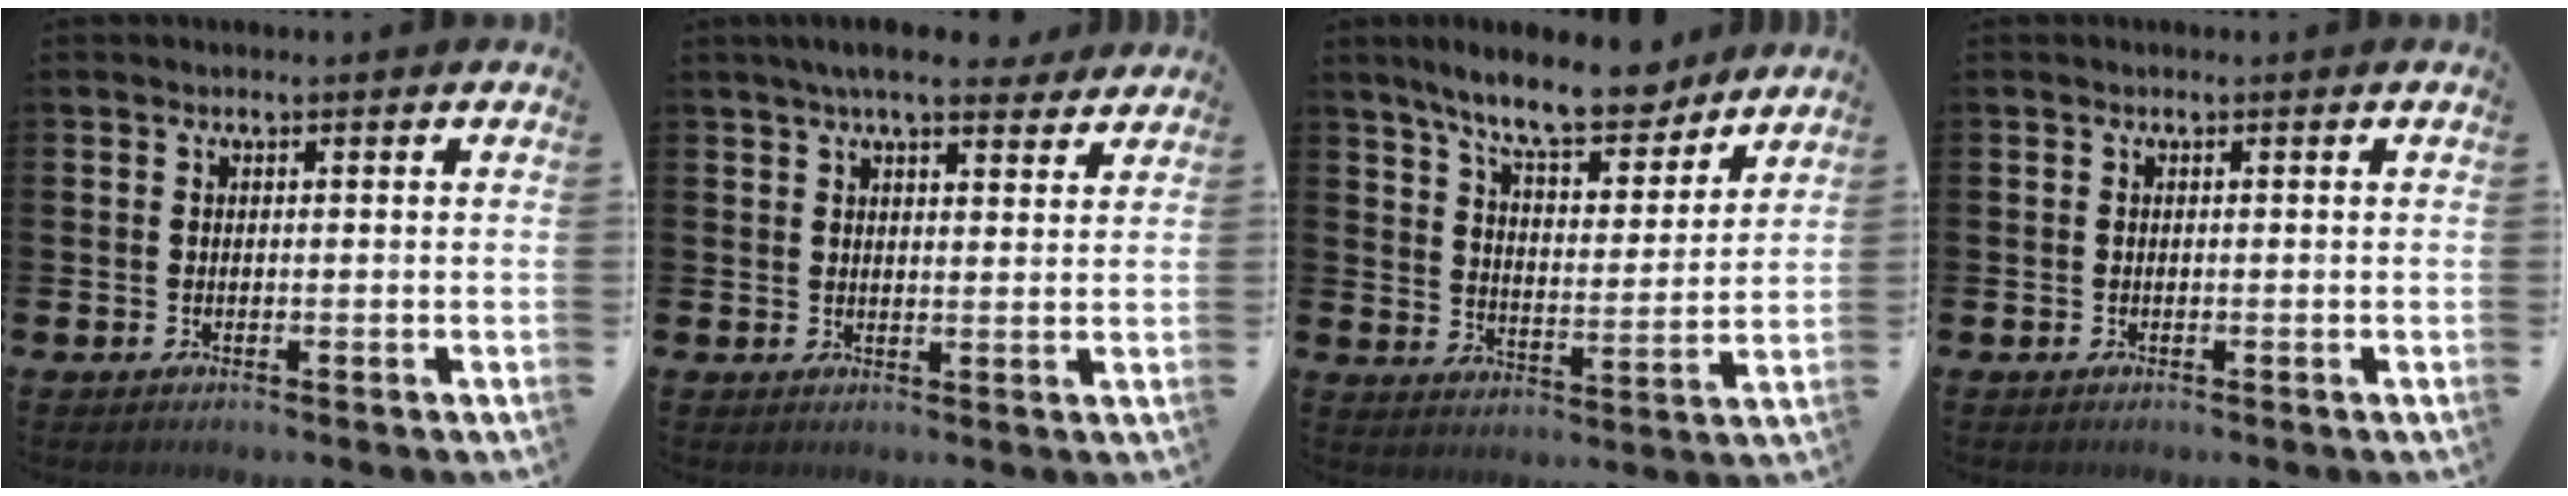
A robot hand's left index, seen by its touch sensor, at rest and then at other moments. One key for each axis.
{"total": 6.0, "fx": 5.3, "fy": 1.1, "fz": 2.5, "tx": -0.048, "ty": -0.016, "tz": 0.093}
{"total": 10.5, "fx": 9.5, "fy": 1.9, "fz": 4.2, "tx": -0.099, "ty": -0.050, "tz": 0.166}
{"total": 0.0}